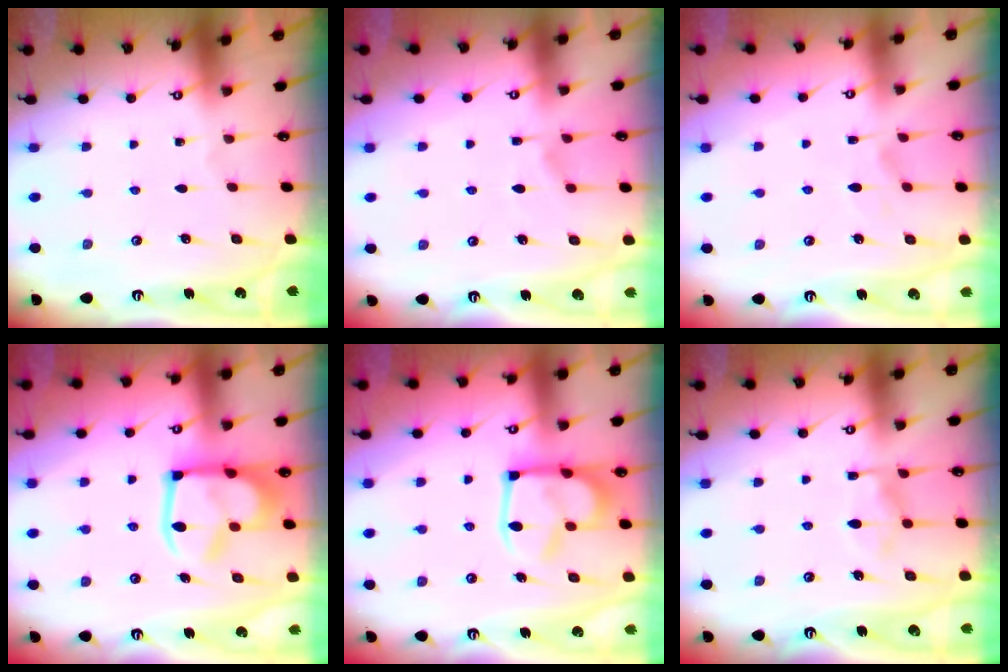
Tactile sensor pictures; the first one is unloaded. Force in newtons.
{"total": 1.6, "press": 0.8, "slide": 1.4}
{"total": 1.4, "press": 0.8, "slide": 1.1}
{"total": 11.4, "press": 11.3, "slide": 1.4}
{"total": 9.4, "press": 9.3, "slide": 1.3}
{"total": 8.6, "press": 8.6, "slide": 0.7}